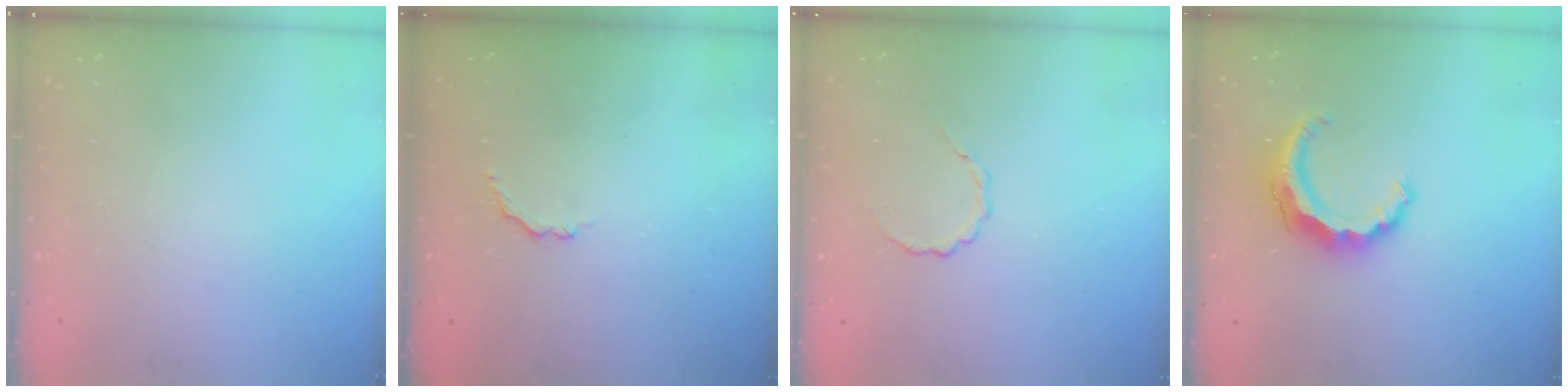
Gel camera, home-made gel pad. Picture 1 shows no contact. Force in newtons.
{"total": 2.6, "press": 2.4, "slide": 1.0}
{"total": 2.6, "press": 2.5, "slide": 0.9}
{"total": 8.6, "press": 8.6, "slide": 1.0}